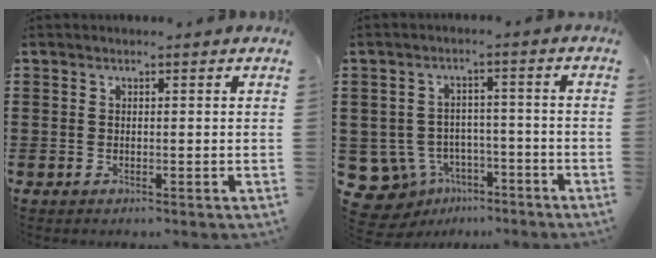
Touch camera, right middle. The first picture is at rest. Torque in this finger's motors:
{"motor_torque": [0.02, 0.01, 0.04, -0.02]}